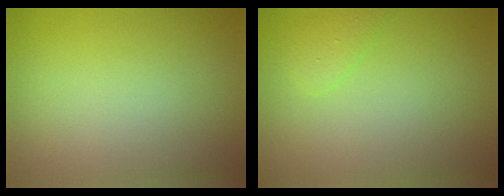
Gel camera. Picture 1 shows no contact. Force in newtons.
{"total": 1.3, "press": 1.3, "slide": 0.0}